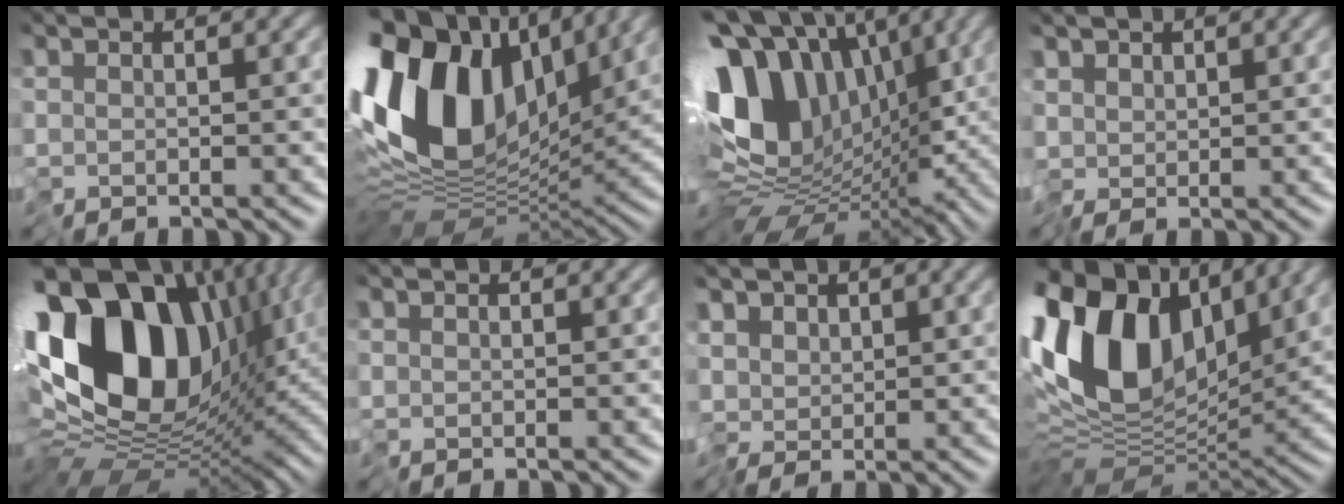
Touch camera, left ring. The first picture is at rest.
{"total": 15.4, "force": [4.1, 9.2, 11.7], "torque": [-0.253, 0.024, 0.058]}
{"total": 13.6, "force": [1.9, 9.0, 10.0], "torque": [-0.200, 0.016, 0.031]}
{"total": 1.2, "force": [0.4, 1.1, 0.2], "torque": [-0.009, 0.007, 0.005]}
{"total": 18.6, "force": [4.4, 12.2, 13.4], "torque": [-0.281, 0.025, 0.069]}
{"total": 0.0}
{"total": 1.7, "force": [0.2, 1.5, 0.7], "torque": [-0.009, 0.009, -0.005]}
{"total": 13.9, "force": [4.9, 8.2, 10.1], "torque": [-0.214, 0.031, 0.081]}